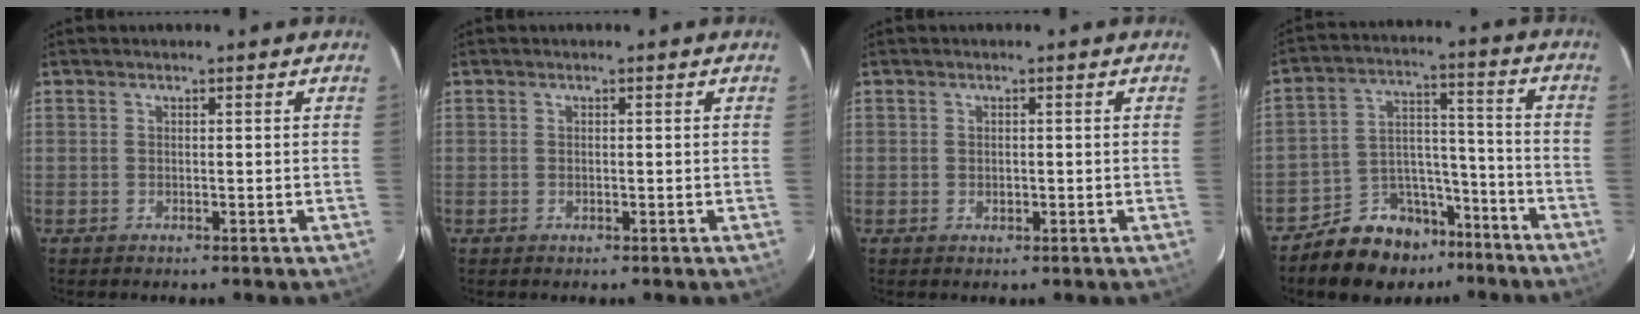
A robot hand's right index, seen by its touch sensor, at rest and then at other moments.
{"total": 0.0}
{"total": 1.1, "force": [-0.1, 1.0, 0.5], "torque": [-0.006, 0.001, -0.001]}
{"total": 12.9, "force": [-9.9, 7.4, 3.6], "torque": [-0.071, 0.052, -0.143]}